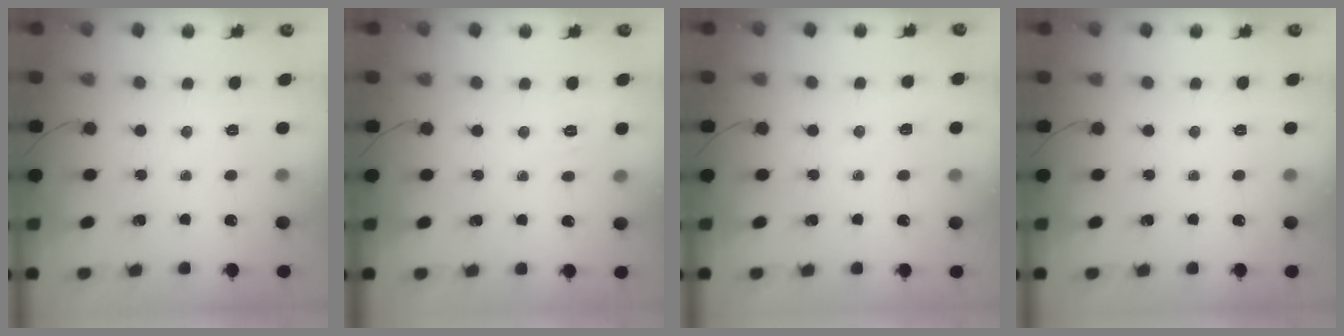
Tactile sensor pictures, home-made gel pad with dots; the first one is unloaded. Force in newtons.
{"total": 1.8, "press": 0.4, "slide": 1.8}
{"total": 4.4, "press": 4.2, "slide": 1.1}
{"total": 0.0}